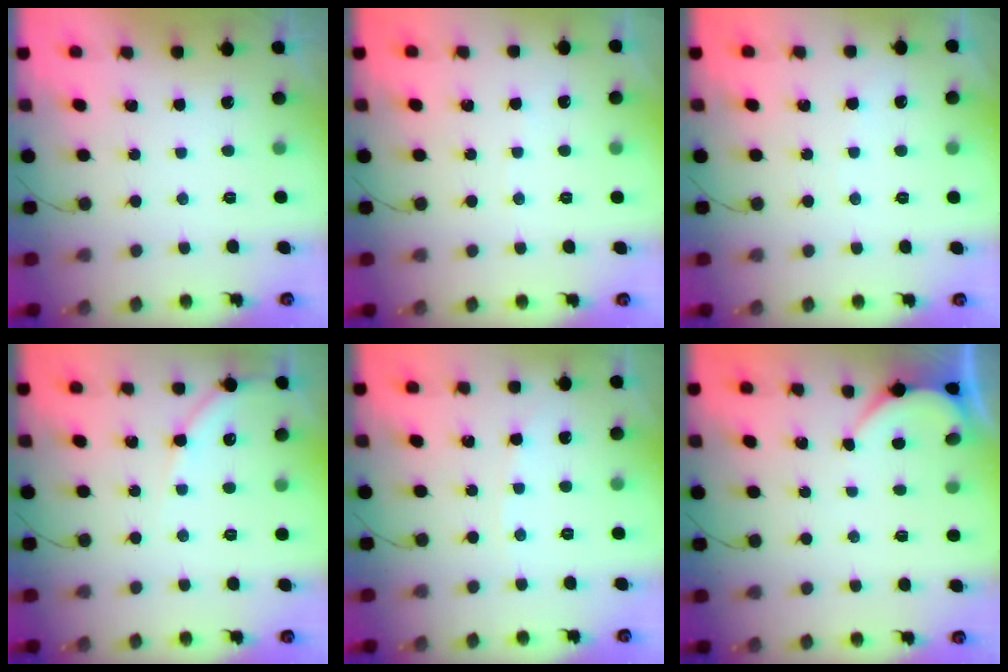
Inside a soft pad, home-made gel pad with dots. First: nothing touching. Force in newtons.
{"total": 1.8, "press": 1.7, "slide": 0.2}
{"total": 1.9, "press": 1.8, "slide": 0.2}
{"total": 6.6, "press": 6.5, "slide": 0.8}
{"total": 1.8, "press": 1.8, "slide": 0.3}
{"total": 1.7, "press": 1.7, "slide": 0.2}